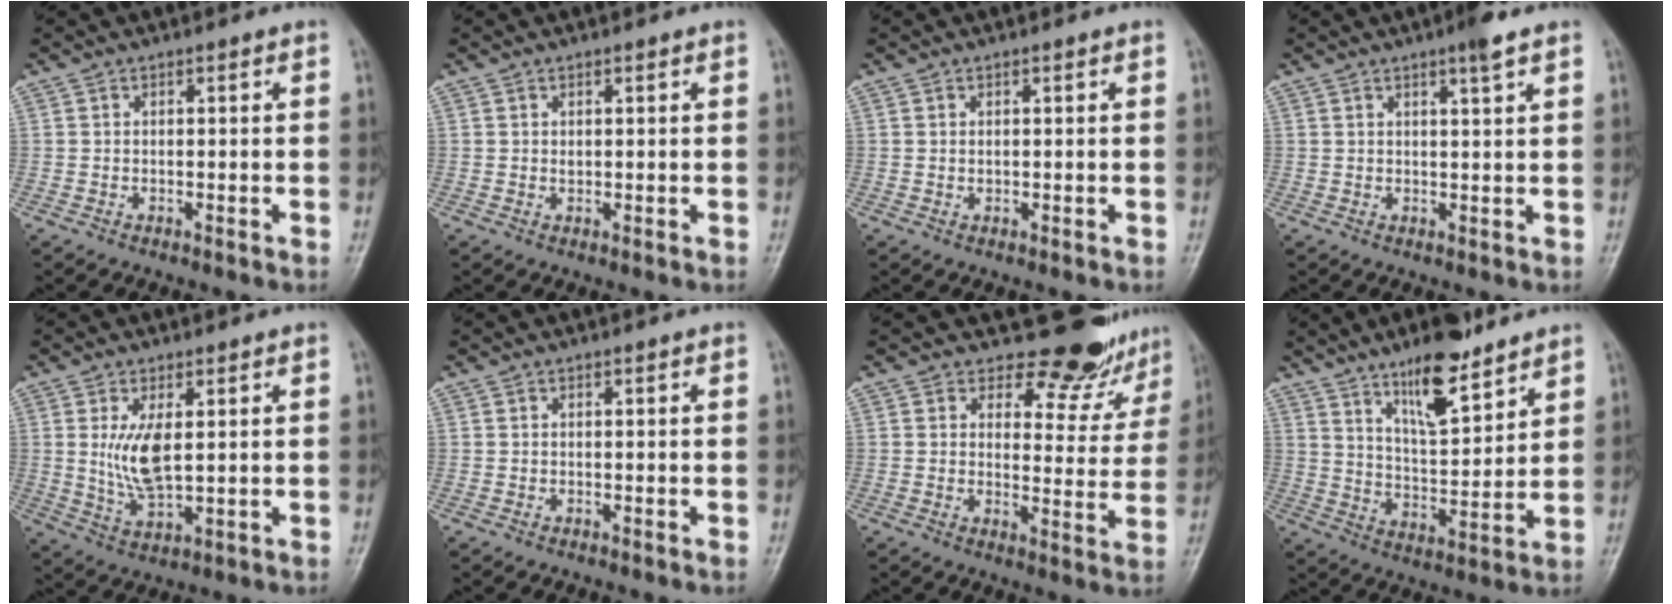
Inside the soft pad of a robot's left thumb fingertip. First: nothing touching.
{"total": 1.1, "force": [0.7, 0.6, 0.7], "torque": [-0.005, -0.004, 0.011]}
{"total": 0.9, "force": [0.5, 0.4, 0.5], "torque": [-0.005, -0.003, 0.009]}
{"total": 3.6, "force": [2.4, 0.2, 2.7], "torque": [-0.042, -0.010, 0.037]}
{"total": 7.1, "force": [1.5, 3.1, 6.2], "torque": [-0.117, -0.020, 0.040]}
{"total": 0.0}
{"total": 11.9, "force": [10.8, 4.6, 1.7], "torque": [0.025, -0.093, 0.120]}
{"total": 13.1, "force": [9.1, 3.9, 8.5], "torque": [-0.121, -0.061, 0.160]}